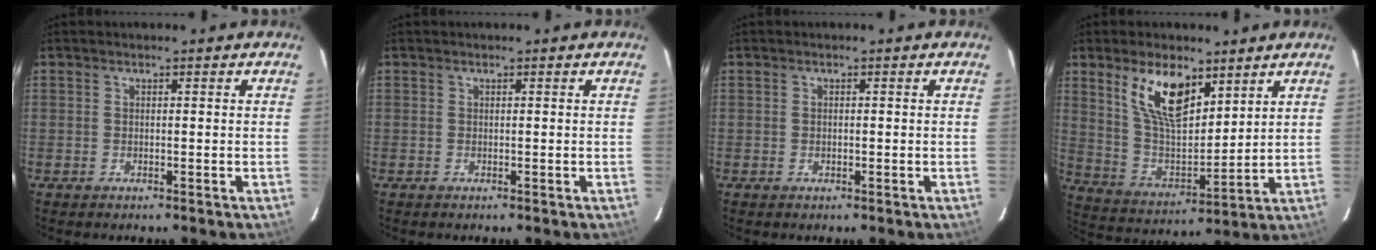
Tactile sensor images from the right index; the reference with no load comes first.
{"total": 0.0}
{"total": 0.6, "force": [-0.1, 0.5, 0.3], "torque": [-0.005, 0.001, -0.001]}
{"total": 13.5, "force": [7.7, 5.9, 9.4], "torque": [-0.177, 0.002, 0.158]}